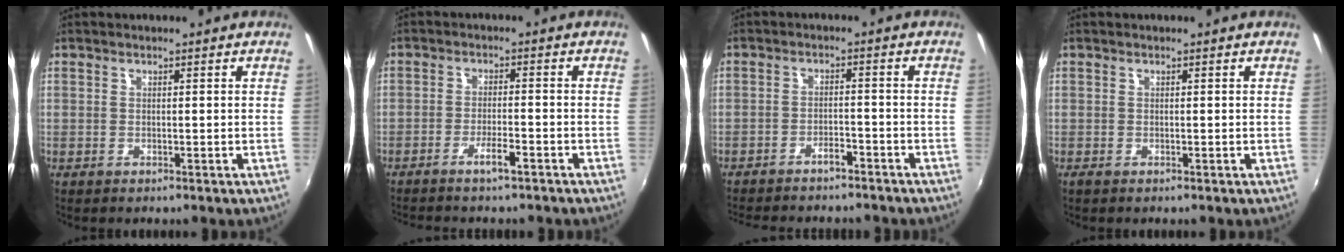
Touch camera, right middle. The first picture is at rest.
{"total": 3.4, "force": [-2.7, 0.3, 2.1], "torque": [-0.053, 0.003, -0.047]}
{"total": 8.3, "force": [-7.4, 2.1, 3.1], "torque": [-0.078, -0.002, -0.104]}
{"total": 0.0}